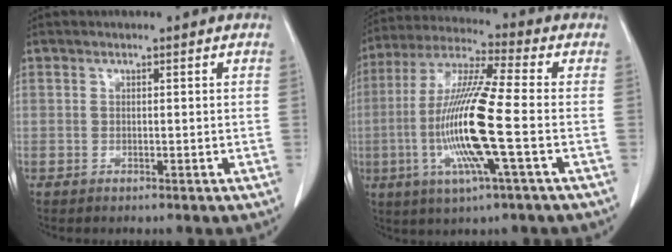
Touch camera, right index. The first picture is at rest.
{"total": 15.2, "force": [-3.1, 0.2, 14.9], "torque": [-0.309, -0.009, -0.066]}